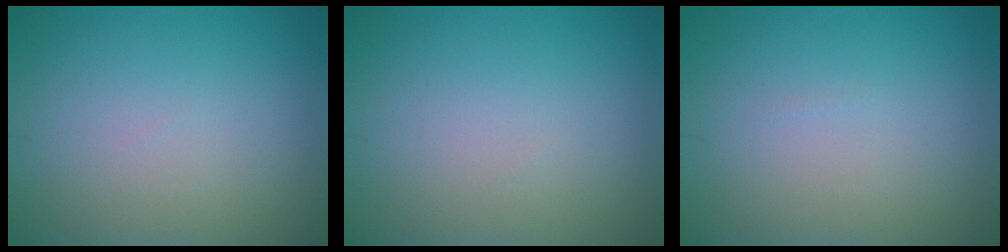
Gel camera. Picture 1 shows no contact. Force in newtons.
{"total": 0.0}
{"total": 0.0}